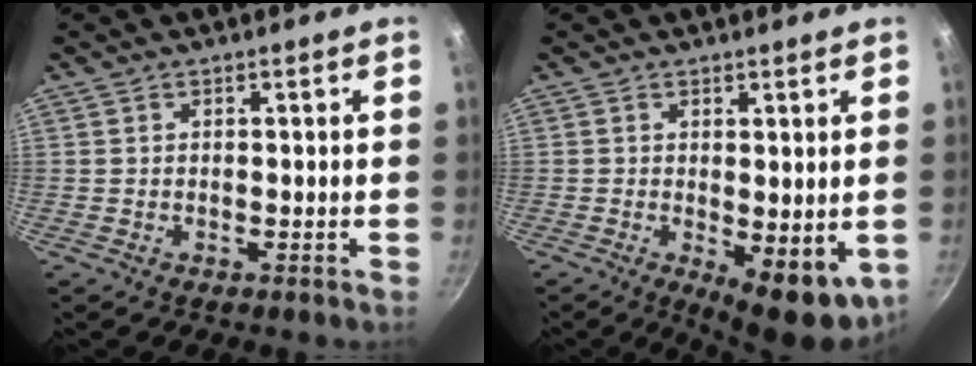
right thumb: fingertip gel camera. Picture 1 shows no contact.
{"total": 8.9, "force": [-1.1, 3.7, 8.0], "torque": [-0.087, -0.008, -0.002]}